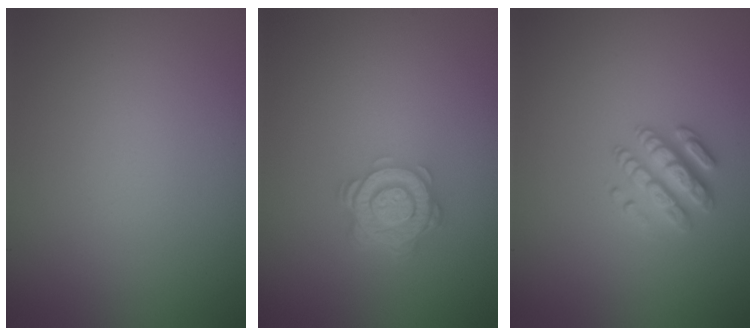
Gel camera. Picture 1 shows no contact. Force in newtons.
{"total": 4.5, "press": 3.3, "slide": 3.0}
{"total": 2.7, "press": 2.5, "slide": 1.0}